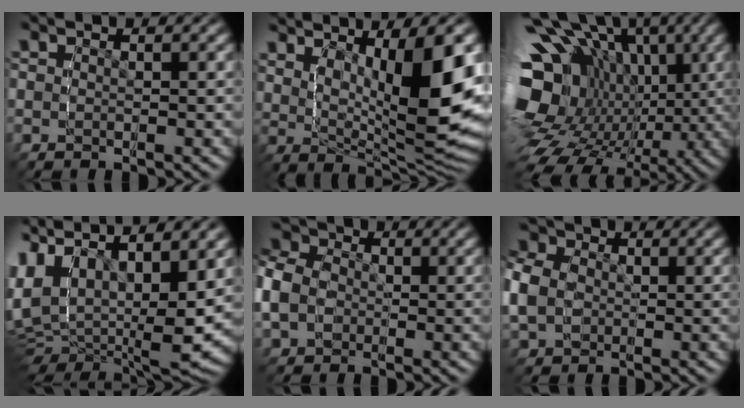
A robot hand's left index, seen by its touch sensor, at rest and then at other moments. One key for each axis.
{"total": 11.5, "fx": 2.6, "fy": 4.1, "fz": 10.4, "tx": -0.152, "ty": -0.015, "tz": 0.058}
{"total": 21.0, "fx": 2.3, "fy": 16.6, "fz": 12.6, "tx": -0.242, "ty": -0.042, "tz": 0.037}
{"total": 14.0, "fx": 2.4, "fy": 9.4, "fz": 10.1, "tx": -0.227, "ty": -0.022, "tz": 0.039}
{"total": 8.6, "fx": 1.4, "fy": 7.2, "fz": 4.4, "tx": -0.099, "ty": 0.004, "tz": 0.012}
{"total": 6.5, "fx": 1.0, "fy": 5.5, "fz": 3.3, "tx": -0.079, "ty": -0.004, "tz": 0.015}